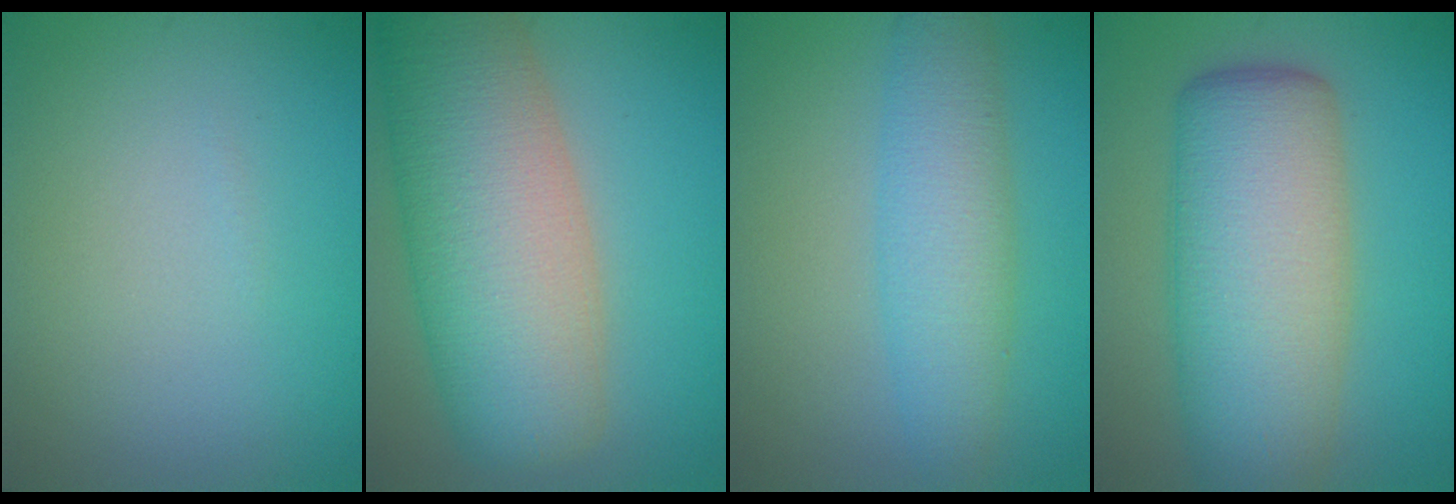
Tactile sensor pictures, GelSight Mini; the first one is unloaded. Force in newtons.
{"total": 12.1, "press": 12.1, "slide": 0.7}
{"total": 4.9, "press": 4.9, "slide": 0.1}
{"total": 10.6, "press": 10.6, "slide": 0.6}